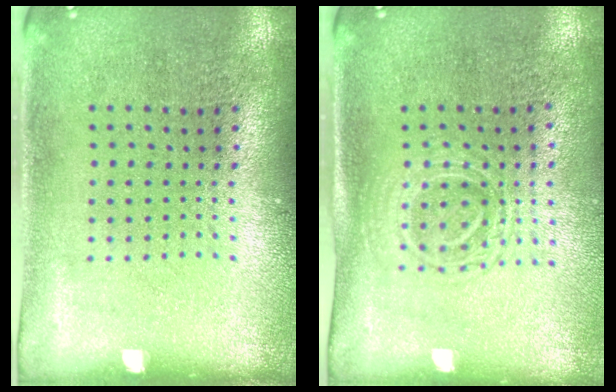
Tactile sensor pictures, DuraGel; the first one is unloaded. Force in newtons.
{"total": 1.6, "press": 1.4, "slide": 0.7}